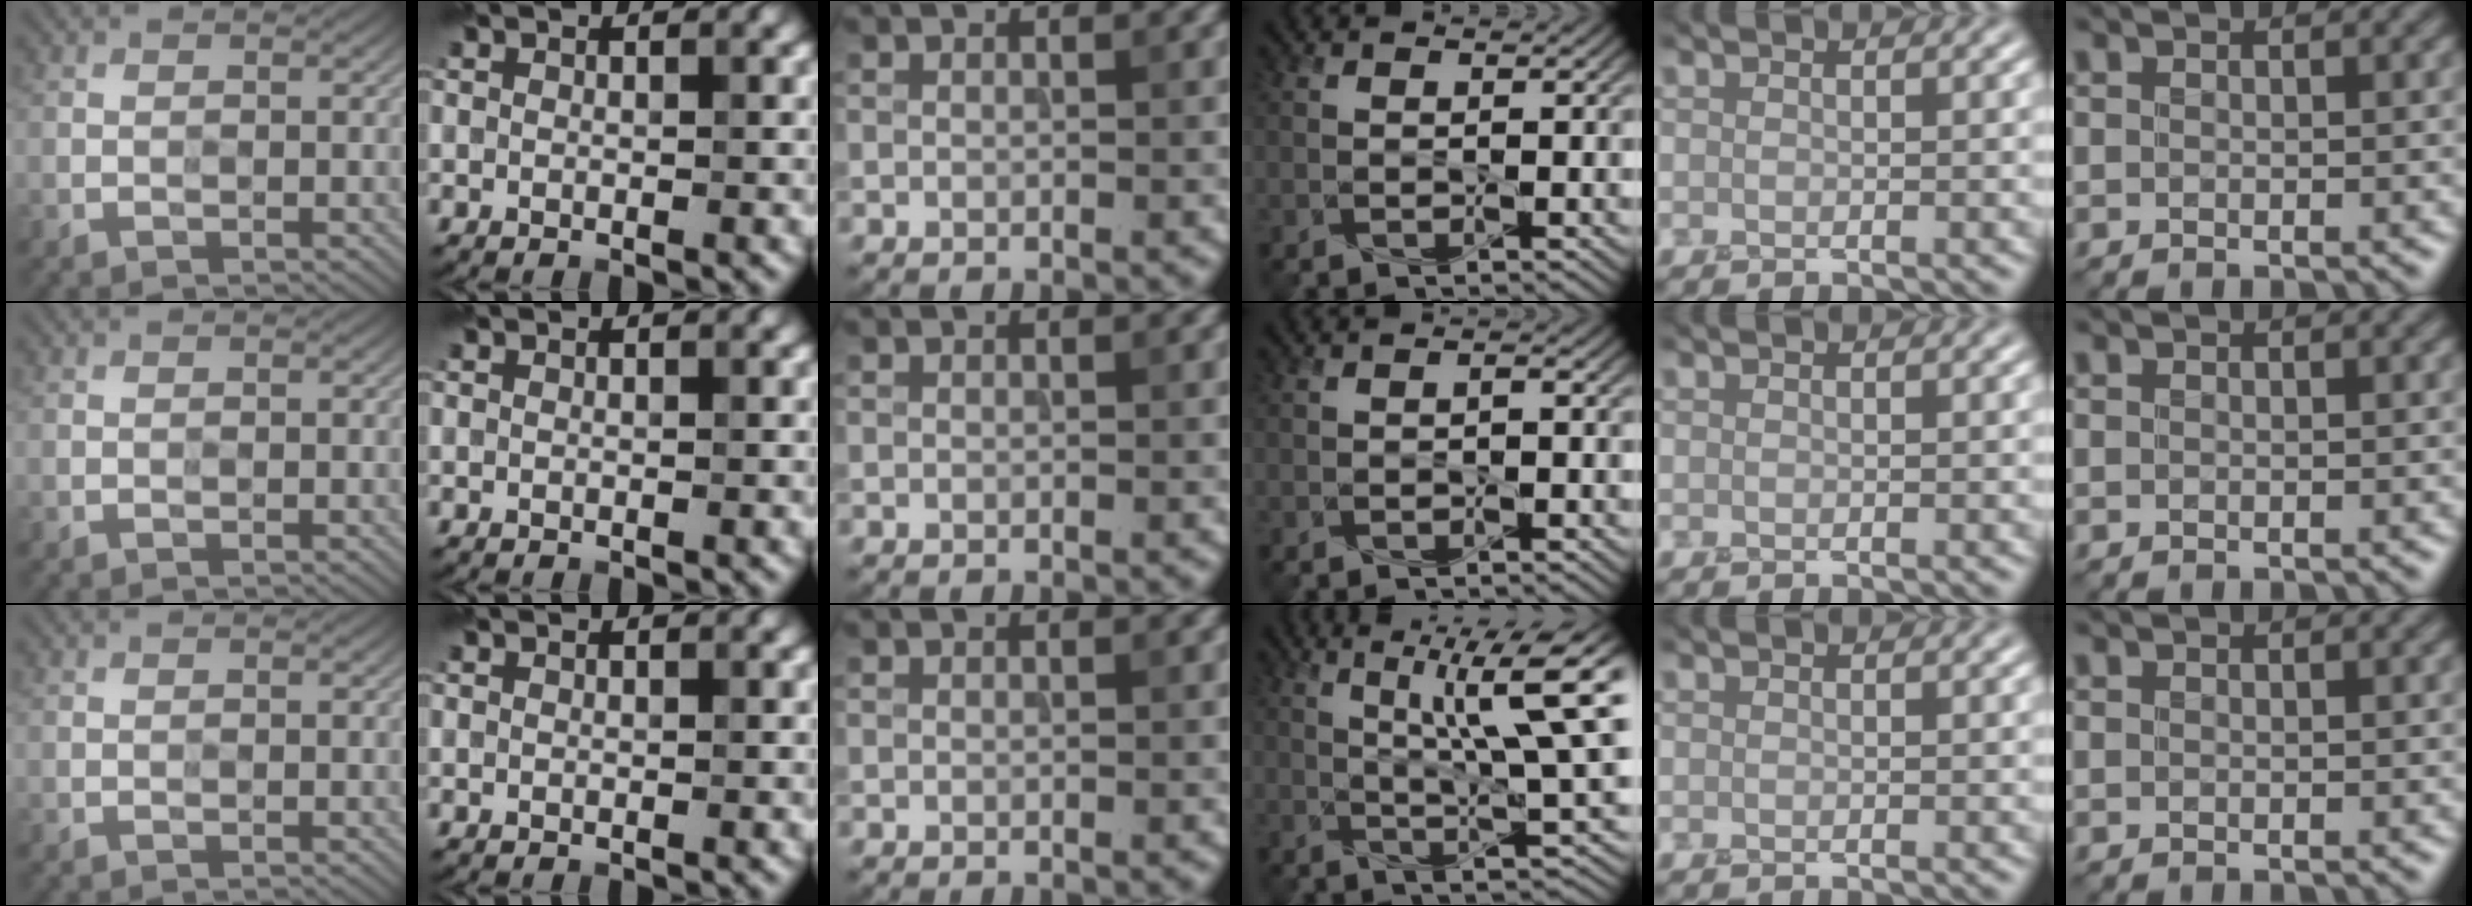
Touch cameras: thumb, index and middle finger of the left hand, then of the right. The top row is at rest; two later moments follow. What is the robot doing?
{"motion": "screw", "object": "mustard bottle"}